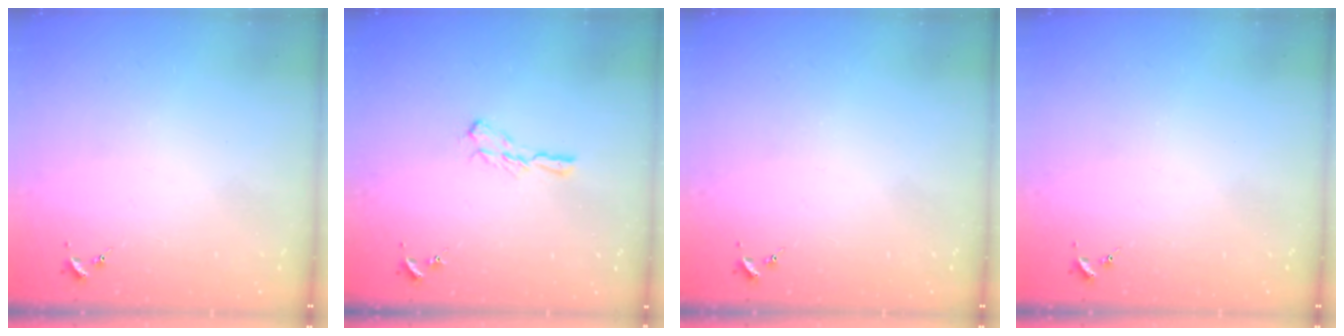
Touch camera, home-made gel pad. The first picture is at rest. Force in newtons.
{"total": 5.7, "press": 5.7, "slide": 0.4}
{"total": 0.0}
{"total": 0.0}